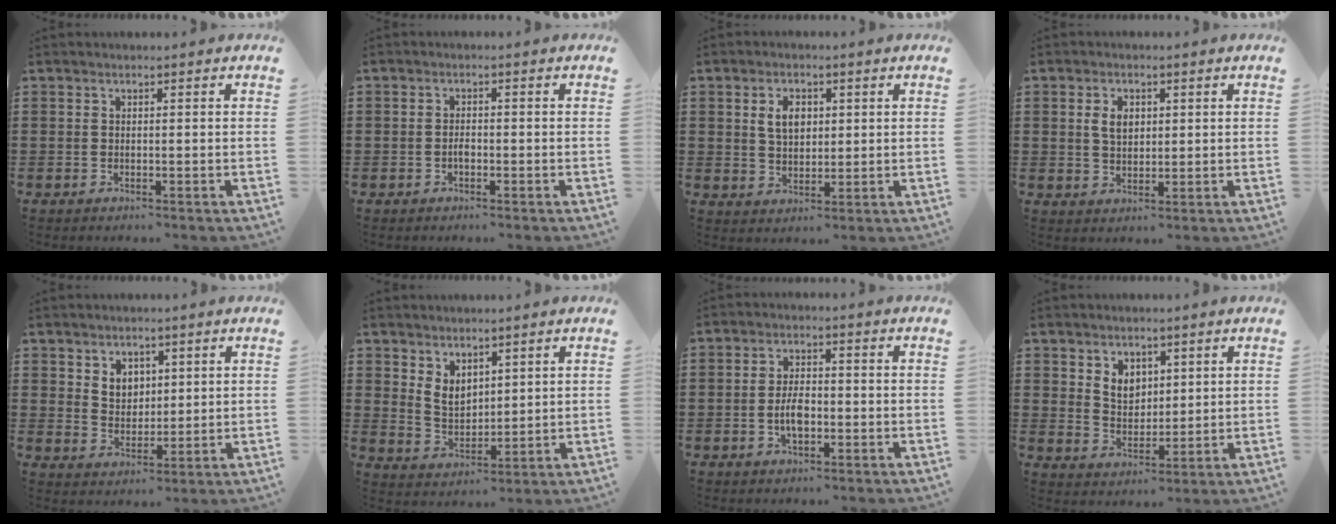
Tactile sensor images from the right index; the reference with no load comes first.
{"total": 1.3, "force": [-0.5, 0.7, 0.9], "torque": [-0.021, -0.005, -0.008]}
{"total": 4.3, "force": [1.2, 2.8, 3.0], "torque": [-0.060, 0.010, 0.017]}
{"total": 3.6, "force": [0.9, 2.4, 2.6], "torque": [-0.057, 0.012, 0.014]}
{"total": 3.9, "force": [2.3, 3.0, 0.9], "torque": [-0.022, 0.005, 0.041]}
{"total": 4.4, "force": [2.7, 3.0, 1.9], "torque": [-0.048, 0.003, 0.051]}
{"total": 4.2, "force": [-1.0, 2.0, 3.6], "torque": [-0.074, -0.001, -0.018]}
{"total": 4.4, "force": [2.3, 3.4, 1.6], "torque": [-0.037, 0.008, 0.041]}